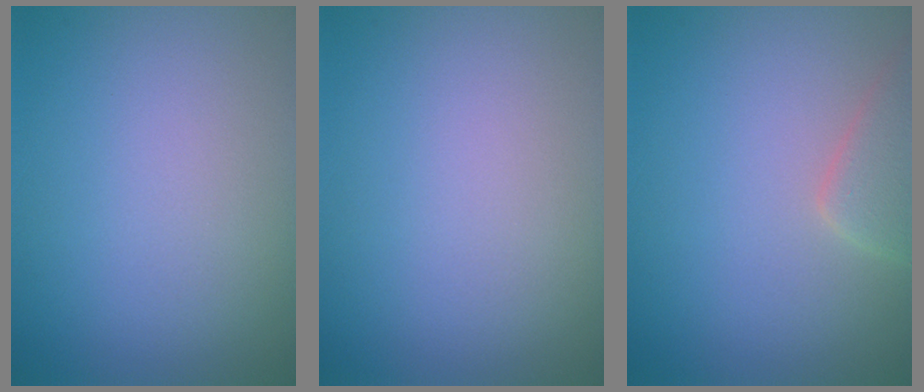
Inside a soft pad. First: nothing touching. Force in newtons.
{"total": 0.0}
{"total": 2.9, "press": 2.9, "slide": 0.3}